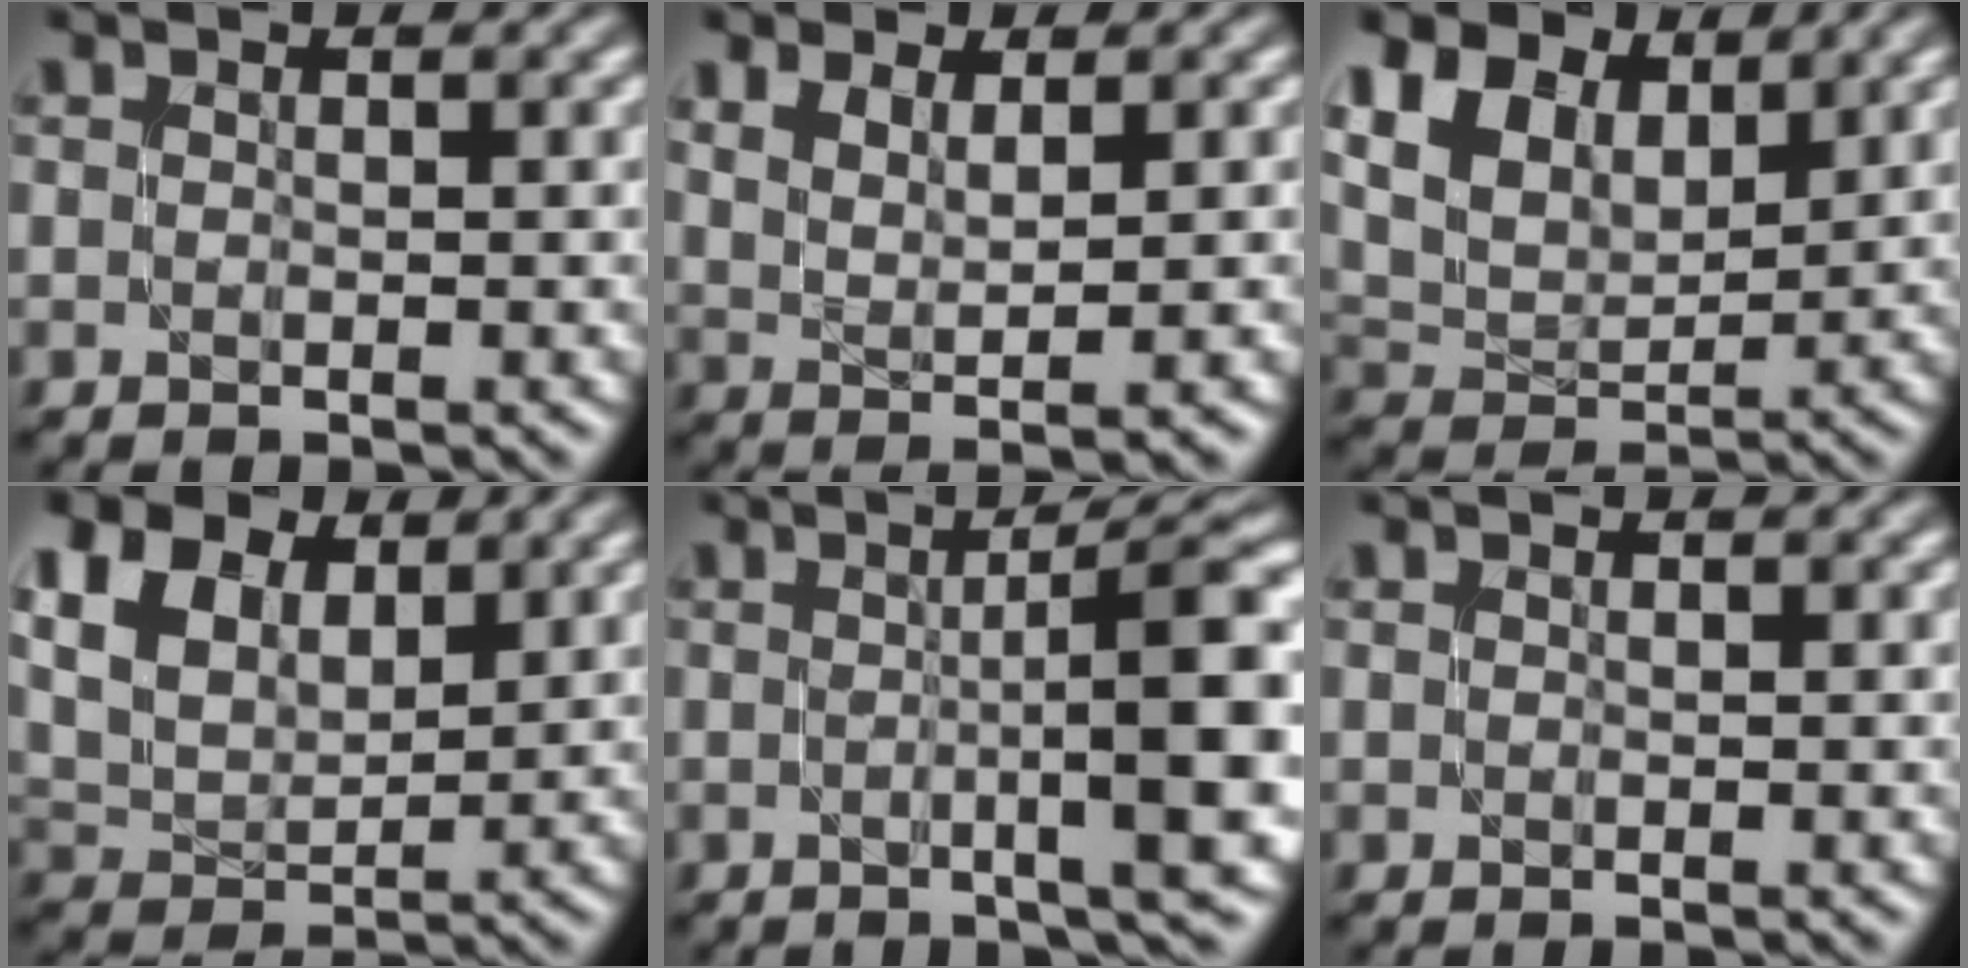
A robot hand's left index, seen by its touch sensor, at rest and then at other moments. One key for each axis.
{"total": 3.0, "fx": 1.5, "fy": 1.0, "fz": 2.4, "tx": -0.049, "ty": -0.008, "tz": 0.033}
{"total": 8.4, "fx": 5.0, "fy": 4.7, "fz": 4.9, "tx": -0.123, "ty": 0.018, "tz": 0.079}
{"total": 7.5, "fx": 4.1, "fy": 4.4, "fz": 4.6, "tx": -0.112, "ty": 0.012, "tz": 0.069}
{"total": 10.2, "fx": 0.1, "fy": 2.1, "fz": 10.0, "tx": -0.107, "ty": 0.011, "tz": 0.001}
{"total": 0.0}